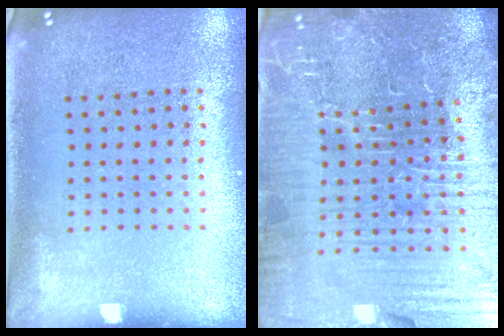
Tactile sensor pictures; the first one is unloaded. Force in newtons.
{"total": 6.2, "press": 5.8, "slide": 2.1}